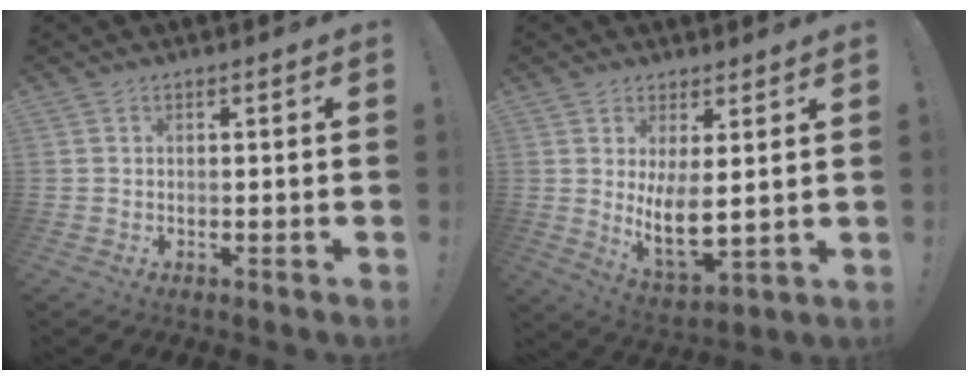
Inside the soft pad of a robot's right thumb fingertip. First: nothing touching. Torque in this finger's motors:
{"motor_torque": [0.11, 0.69, 1.05, 0.07, 0.09]}